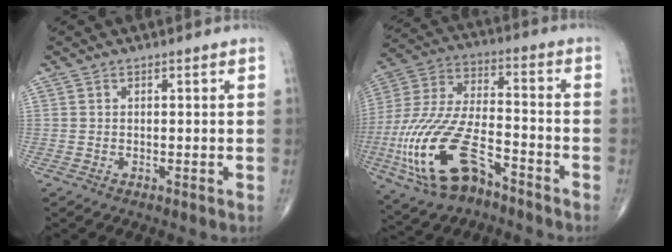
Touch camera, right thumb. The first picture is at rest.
{"total": 20.9, "force": [-9.4, 9.8, 15.8], "torque": [-0.350, 0.040, -0.169]}